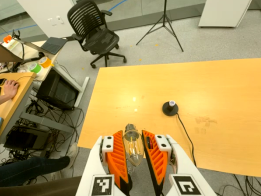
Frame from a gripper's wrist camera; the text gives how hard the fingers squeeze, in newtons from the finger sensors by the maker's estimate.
{"total": 8.5, "left": 7.5, "right": 9.4}